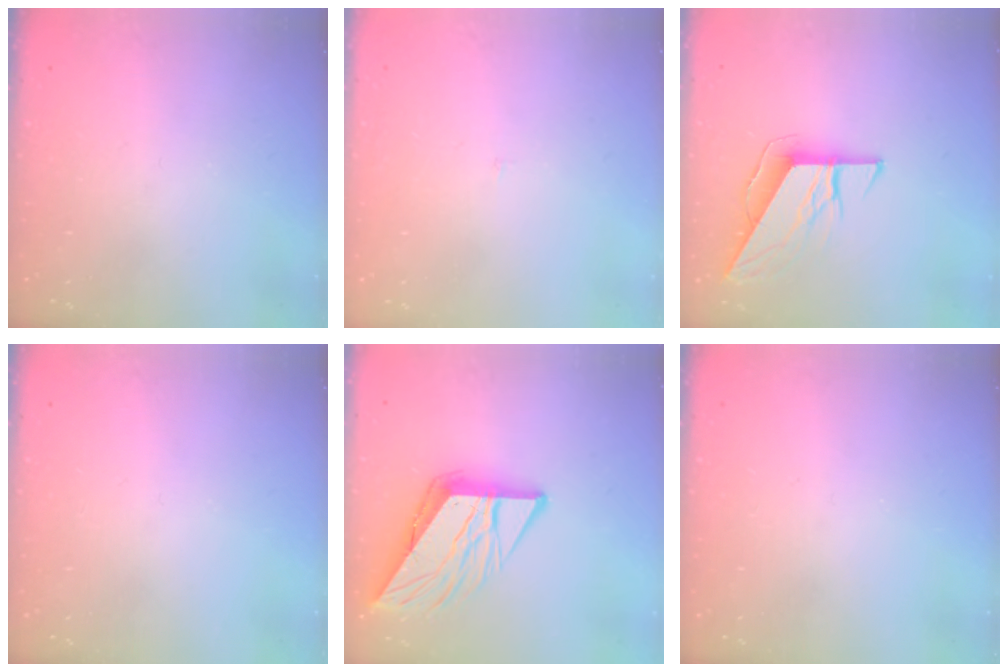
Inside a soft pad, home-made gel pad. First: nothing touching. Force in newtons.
{"total": 2.0, "press": 2.0, "slide": 0.1}
{"total": 8.2, "press": 8.2, "slide": 0.3}
{"total": 0.0}
{"total": 12.2, "press": 12.2, "slide": 1.4}
{"total": 0.0}